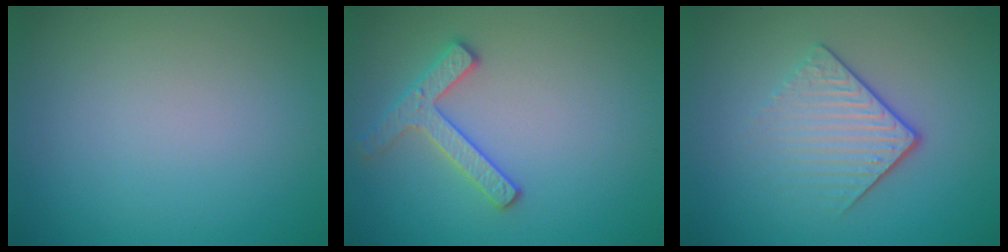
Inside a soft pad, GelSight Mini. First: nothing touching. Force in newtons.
{"total": 2.5, "press": 2.5, "slide": 0.4}
{"total": 4.2, "press": 2.7, "slide": 3.3}